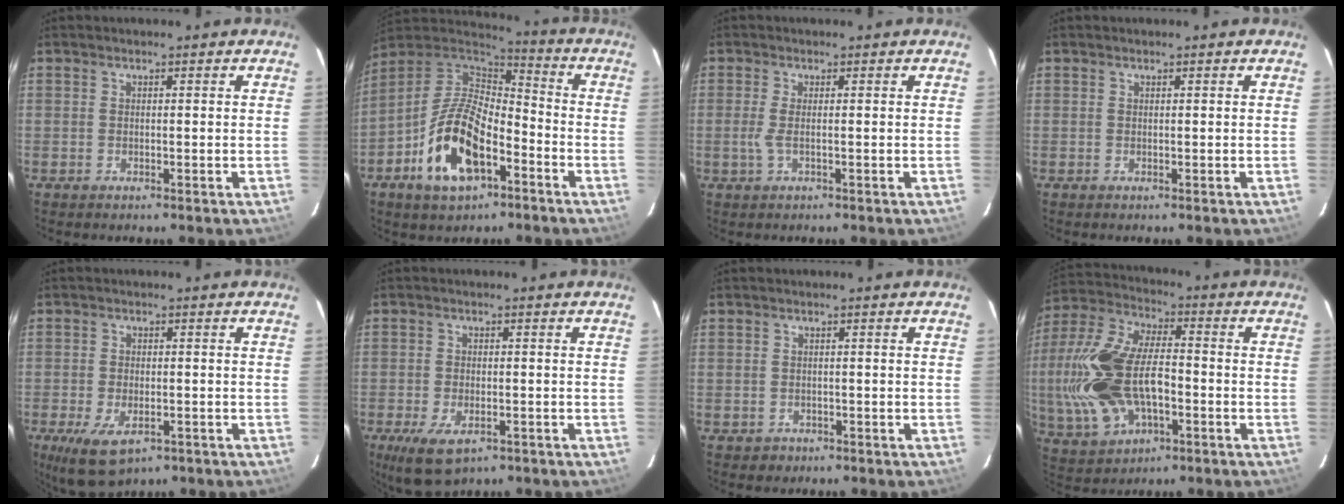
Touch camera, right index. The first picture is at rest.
{"total": 16.5, "force": [-7.0, 8.2, 12.5], "torque": [-0.250, 0.003, -0.125]}
{"total": 2.1, "force": [-0.2, 0.1, 2.1], "torque": [-0.044, -0.002, -0.005]}
{"total": 0.0}
{"total": 7.9, "force": [-3.8, 4.0, 5.6], "torque": [-0.121, -0.028, -0.061]}
{"total": 7.5, "force": [-3.9, 3.9, 5.0], "torque": [-0.112, -0.026, -0.065]}
{"total": 2.0, "force": [-0.7, 1.9, 0.1], "torque": [-0.003, 0.004, -0.005]}
{"total": 19.9, "force": [-3.4, 11.0, 16.3], "torque": [-0.375, 0.006, -0.051]}